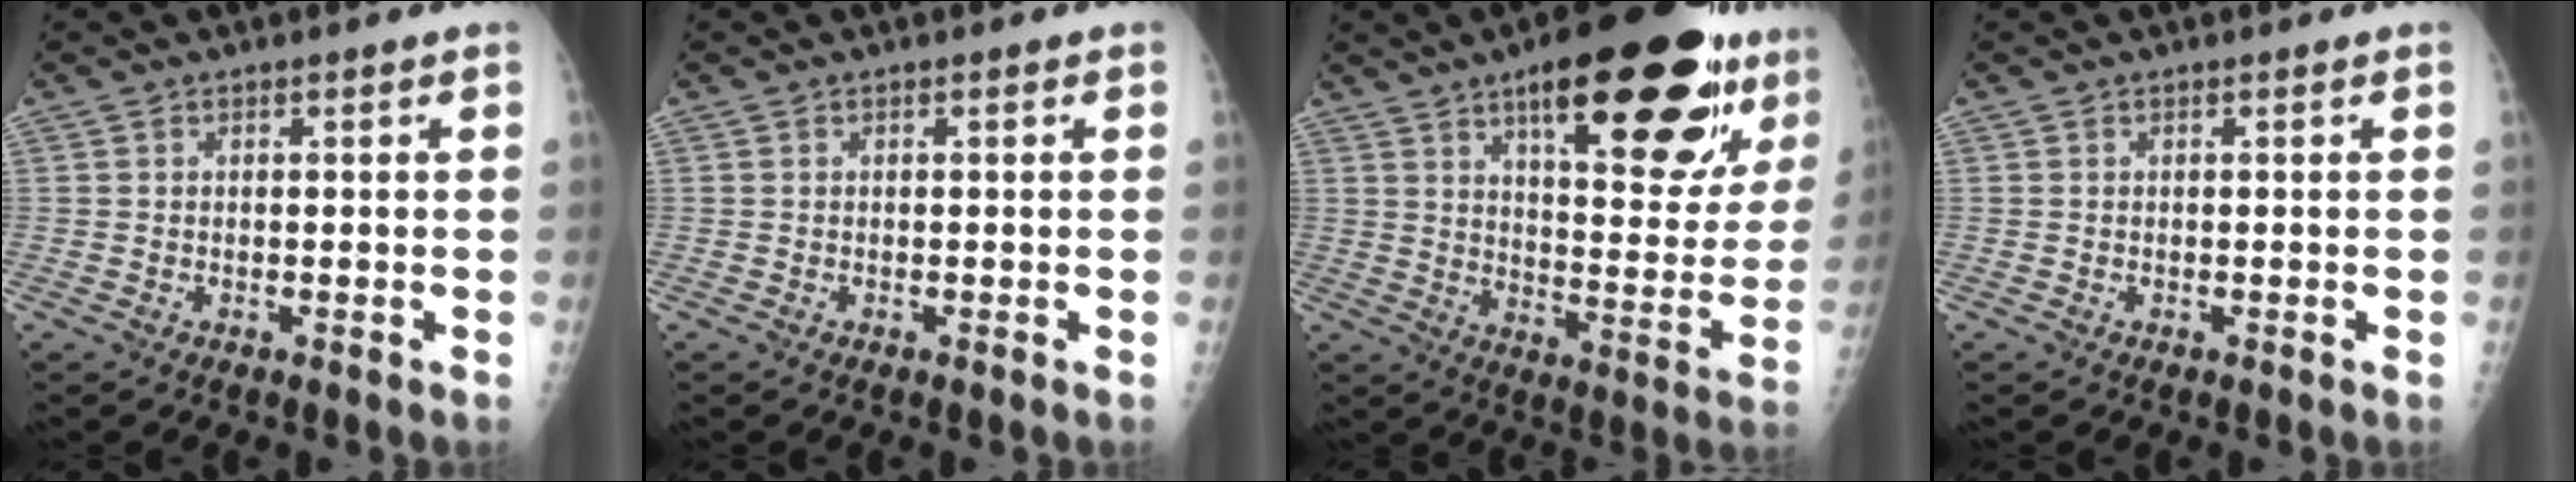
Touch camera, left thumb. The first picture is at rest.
{"total": 0.0}
{"total": 27.2, "force": [15.3, 8.9, 20.7], "torque": [-0.254, -0.048, 0.222]}
{"total": 0.0}